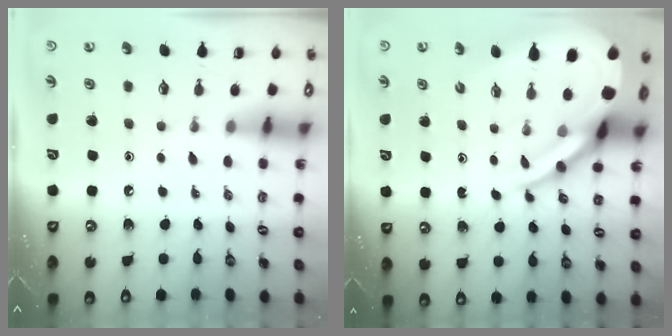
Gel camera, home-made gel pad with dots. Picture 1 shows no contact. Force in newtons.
{"total": 12.8, "press": 12.8, "slide": 1.3}